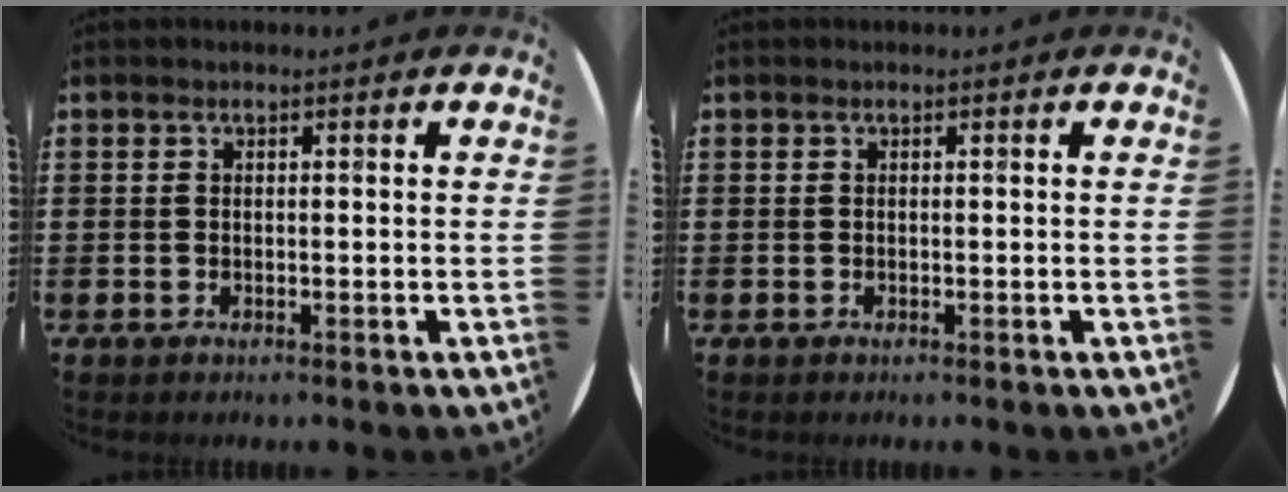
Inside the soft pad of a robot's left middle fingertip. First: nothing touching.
{"total": 0.0}